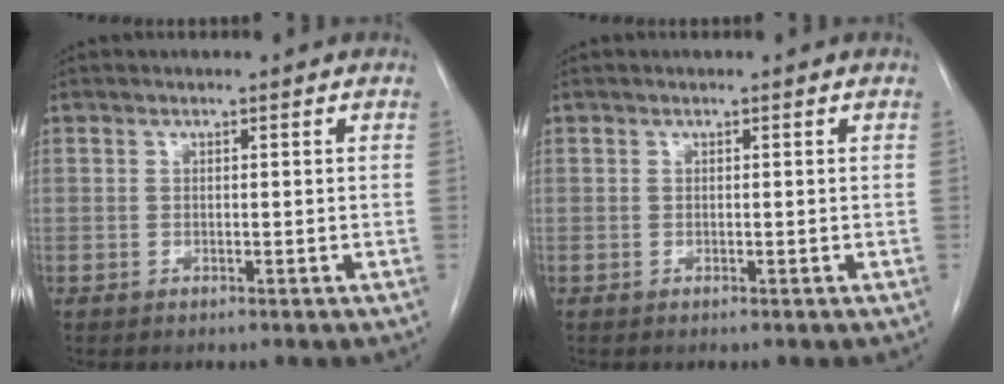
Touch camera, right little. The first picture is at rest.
{"total": 0.0}